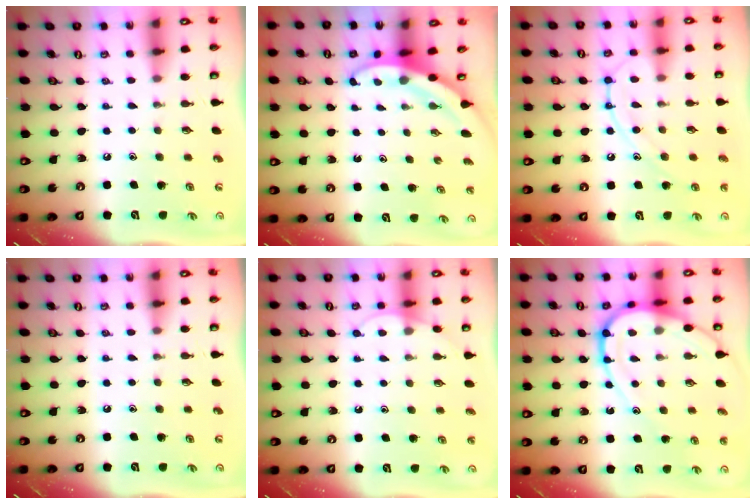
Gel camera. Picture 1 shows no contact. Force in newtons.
{"total": 3.2, "press": 3.2, "slide": 0.1}
{"total": 11.5, "press": 11.5, "slide": 0.5}
{"total": 0.0}
{"total": 5.2, "press": 5.2, "slide": 0.5}
{"total": 14.2, "press": 14.1, "slide": 1.5}